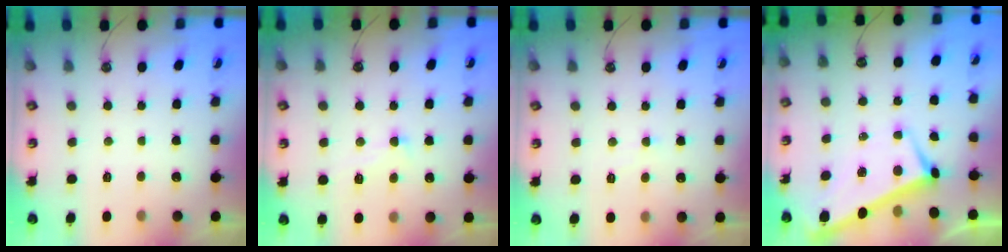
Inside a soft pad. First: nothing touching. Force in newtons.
{"total": 1.1, "press": 0.7, "slide": 0.9}
{"total": 0.9, "press": 0.8, "slide": 0.3}
{"total": 1.9, "press": 1.9, "slide": 0.5}